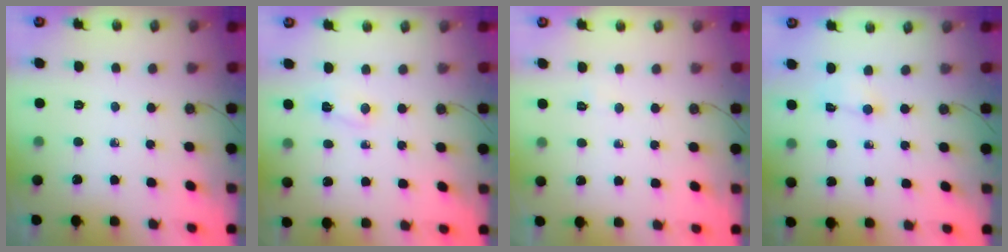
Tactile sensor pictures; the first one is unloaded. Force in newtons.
{"total": 2.1, "press": 2.1, "slide": 0.4}
{"total": 2.1, "press": 1.6, "slide": 1.4}
{"total": 1.5, "press": 1.3, "slide": 0.7}